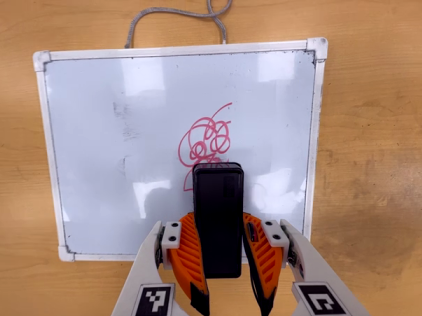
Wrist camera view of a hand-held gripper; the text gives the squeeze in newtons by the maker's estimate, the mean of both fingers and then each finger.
{"total": 8.2, "left": 6.2, "right": 10.1}